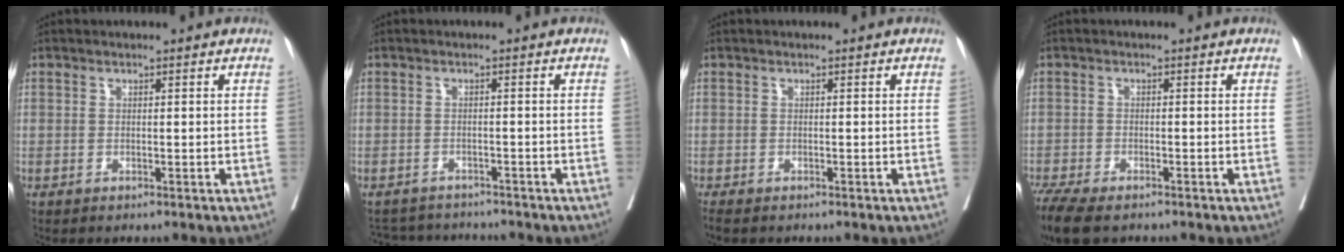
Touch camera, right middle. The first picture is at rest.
{"total": 7.6, "force": [-7.4, 1.2, 1.2], "torque": [-0.019, 0.007, -0.103]}
{"total": 2.7, "force": [-2.4, 0.3, 1.3], "torque": [-0.019, -0.006, -0.037]}
{"total": 8.8, "force": [-6.8, 2.6, 4.8], "torque": [-0.091, -0.016, -0.114]}